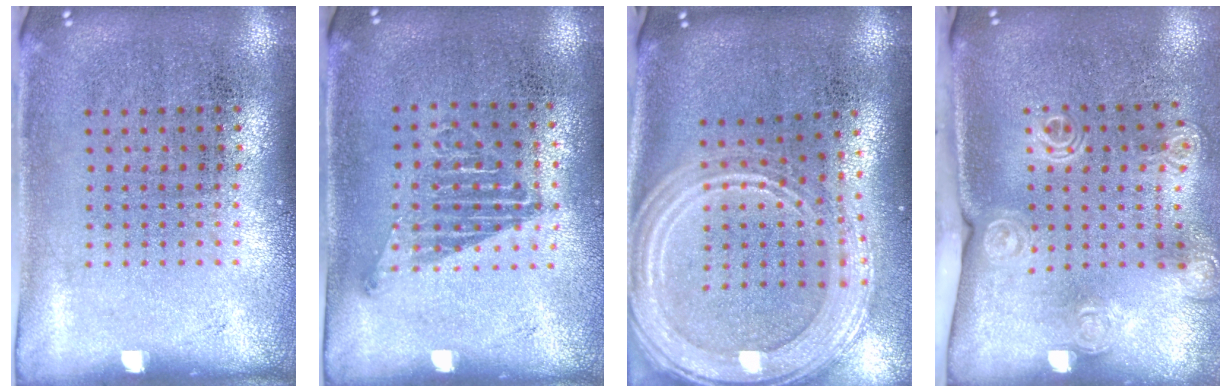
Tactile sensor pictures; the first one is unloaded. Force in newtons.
{"total": 1.1, "press": 1.0, "slide": 0.6}
{"total": 3.1, "press": 2.5, "slide": 1.7}
{"total": 1.9, "press": 1.5, "slide": 1.3}